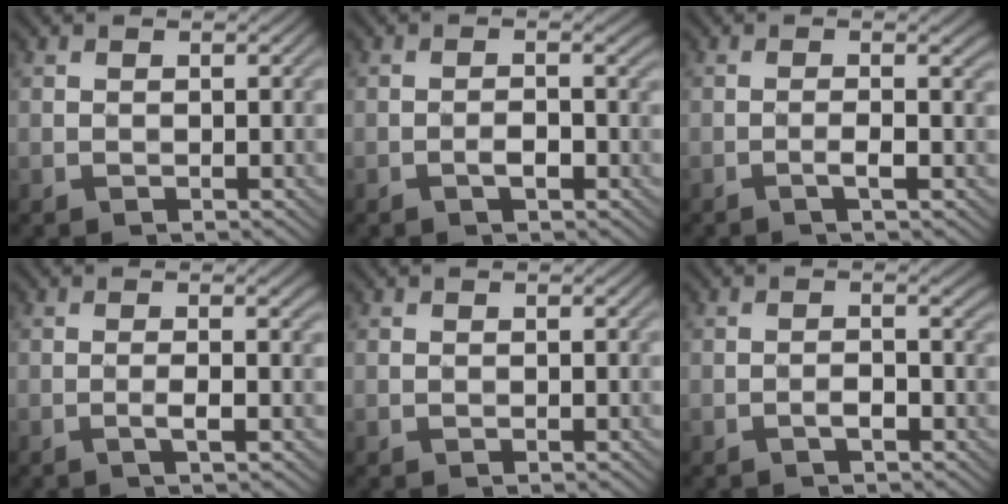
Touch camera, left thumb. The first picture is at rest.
{"total": 1.9, "force": [-0.9, 0.3, 1.7], "torque": [-0.031, 0.007, -0.016]}
{"total": 2.8, "force": [-0.8, 0.0, 2.7], "torque": [-0.044, 0.010, -0.021]}
{"total": 2.7, "force": [-0.6, -0.1, 2.6], "torque": [-0.042, 0.007, -0.016]}
{"total": 0.0}
{"total": 1.6, "force": [-0.8, 0.1, 1.4], "torque": [-0.026, 0.007, -0.014]}